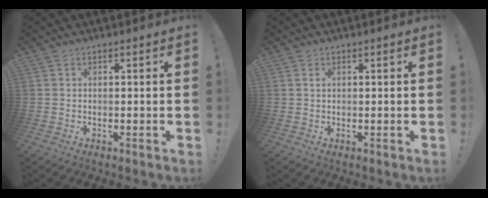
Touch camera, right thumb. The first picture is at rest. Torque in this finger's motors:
{"motor_torque": [-0.20, -0.30, 0.18, 0.10, -0.06]}